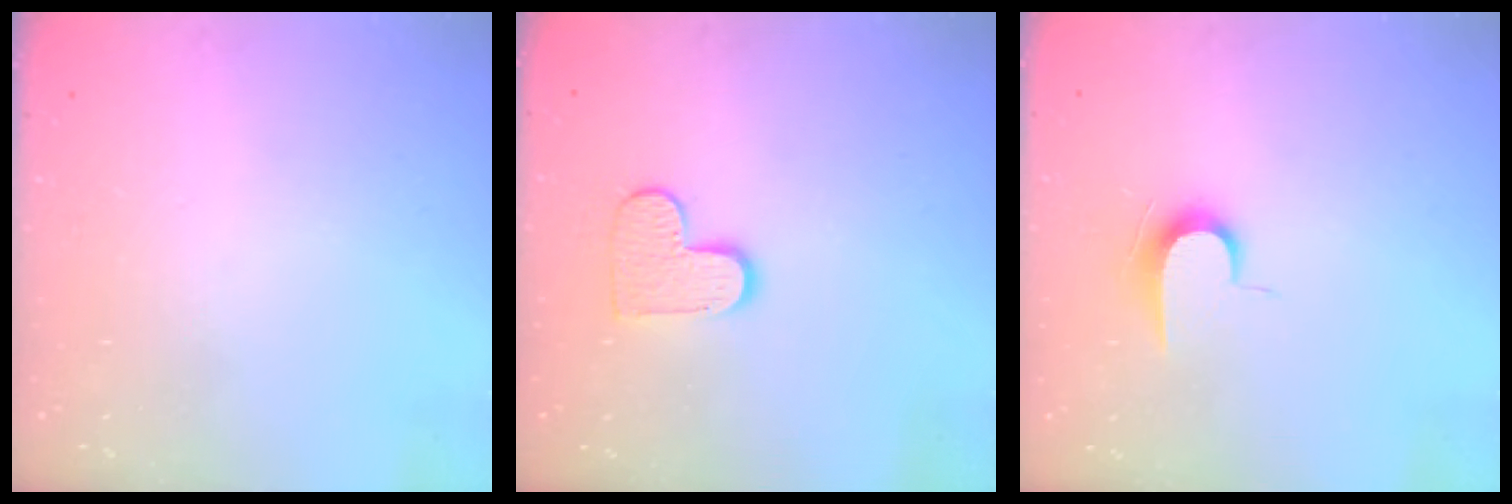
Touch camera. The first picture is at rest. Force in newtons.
{"total": 8.9, "press": 8.9, "slide": 0.4}
{"total": 7.2, "press": 7.1, "slide": 0.7}